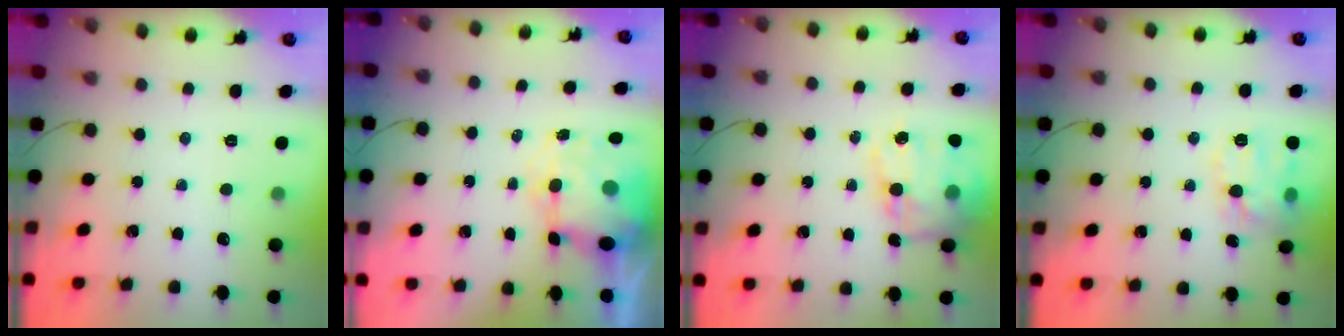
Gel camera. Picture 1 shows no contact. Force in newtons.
{"total": 8.2, "press": 8.0, "slide": 1.9}
{"total": 16.6, "press": 16.2, "slide": 3.9}
{"total": 13.2, "press": 13.2, "slide": 0.6}